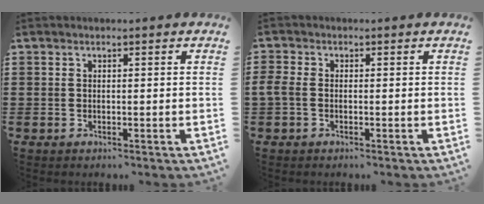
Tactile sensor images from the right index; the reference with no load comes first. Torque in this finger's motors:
{"motor_torque": [1.38, 0.76, 0.04, 0.05]}